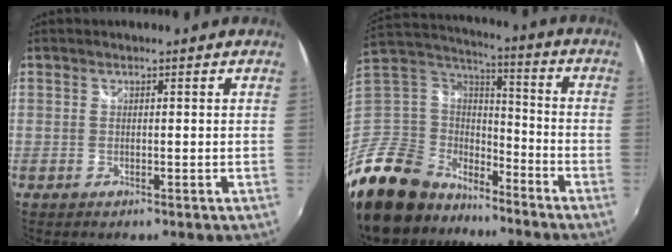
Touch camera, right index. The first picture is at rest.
{"total": 21.9, "force": [-15.7, 12.7, 8.4], "torque": [-0.215, 0.019, -0.275]}